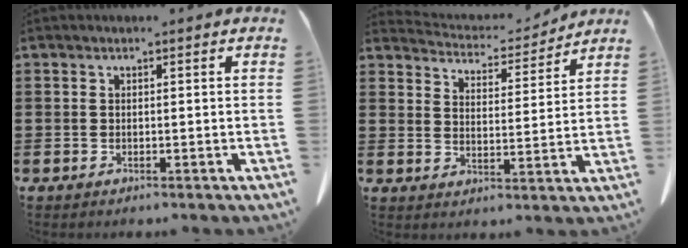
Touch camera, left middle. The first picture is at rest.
{"total": 4.9, "force": [4.8, 0.7, 0.4], "torque": [-0.025, -0.035, 0.082]}